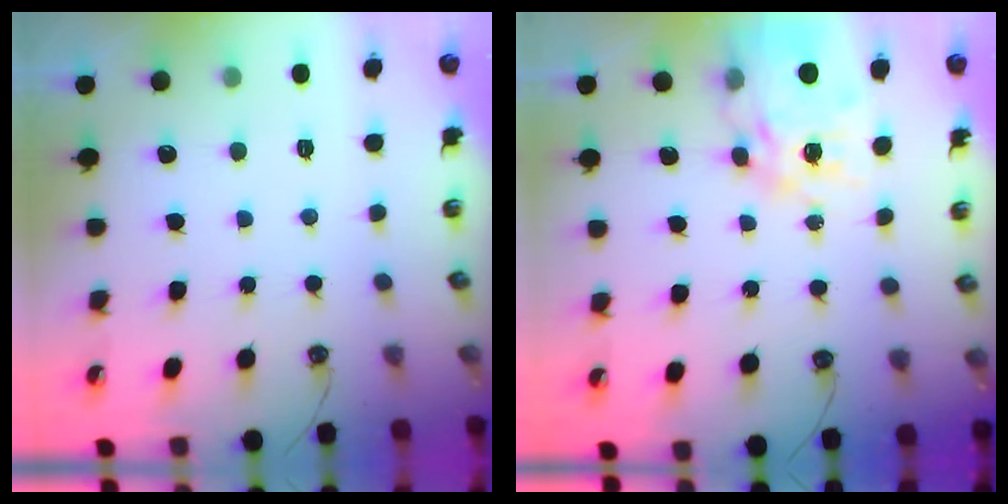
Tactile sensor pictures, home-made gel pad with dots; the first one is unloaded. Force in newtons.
{"total": 16.7, "press": 16.6, "slide": 1.7}